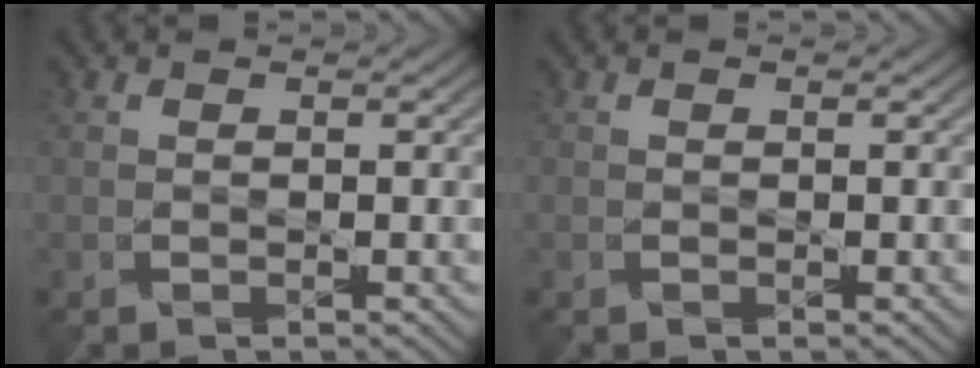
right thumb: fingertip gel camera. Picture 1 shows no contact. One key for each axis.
{"total": 0.0}